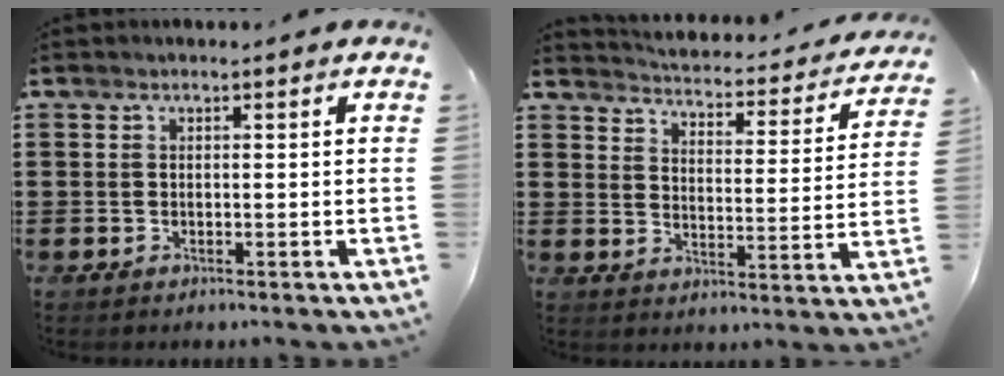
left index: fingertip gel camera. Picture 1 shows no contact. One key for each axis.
{"total": 3.0, "fx": 3.0, "fy": 0.2, "fz": 0.3, "tx": -0.026, "ty": -0.030, "tz": 0.042}